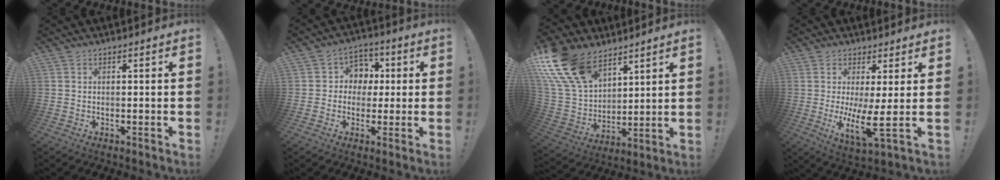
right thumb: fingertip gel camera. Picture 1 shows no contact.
{"total": 7.4, "force": [0.0, 7.1, 1.9], "torque": [-0.022, 0.007, 0.005]}
{"total": 20.2, "force": [12.8, 11.4, 10.7], "torque": [-0.235, -0.072, 0.245]}
{"total": 9.6, "force": [0.5, 0.9, 9.5], "torque": [-0.156, -0.034, 0.007]}